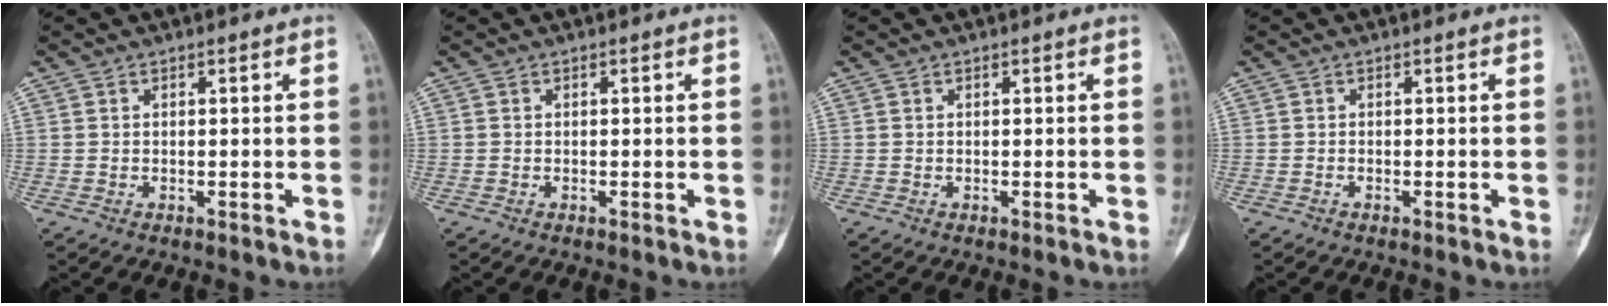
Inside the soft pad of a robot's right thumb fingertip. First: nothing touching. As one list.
[{"total": 0.0}, {"total": 0.0}, {"total": 0.0}]